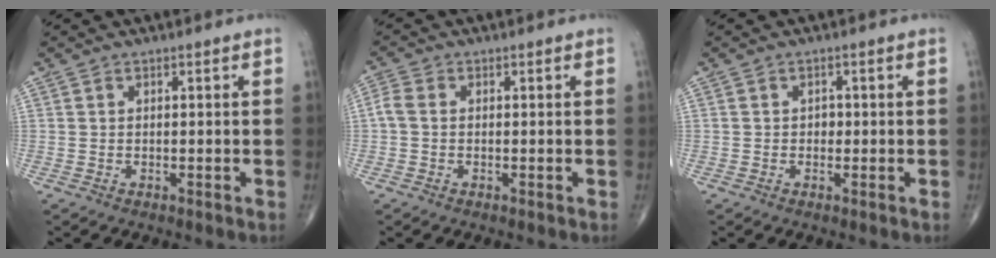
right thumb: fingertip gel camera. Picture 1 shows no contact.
{"total": 2.5, "force": [-0.2, 1.8, 1.8], "torque": [-0.045, 0.004, -0.012]}
{"total": 1.2, "force": [-0.1, 1.0, 0.7], "torque": [-0.004, 0.003, -0.005]}